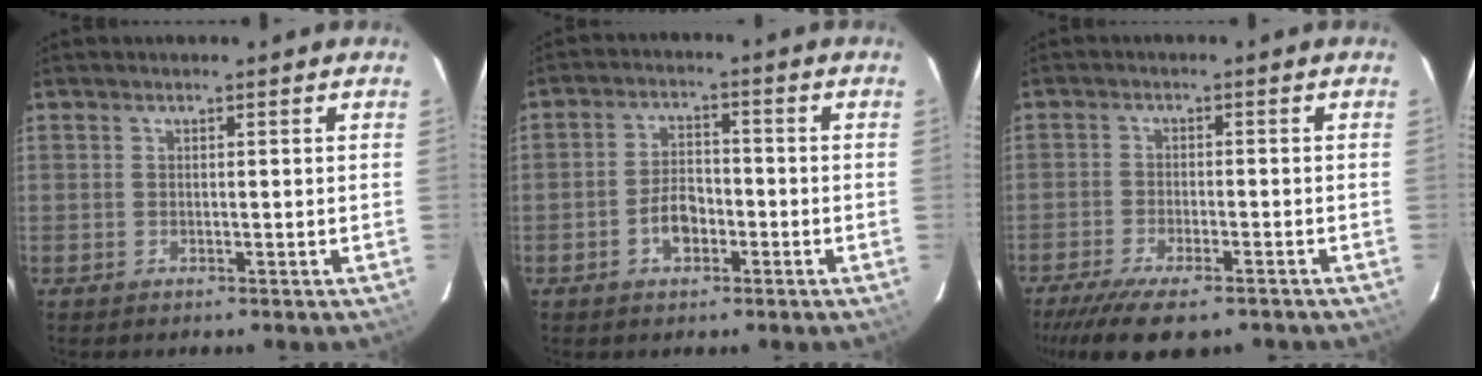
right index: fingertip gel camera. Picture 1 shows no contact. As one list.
[{"total": 5.5, "force": [-2.4, 3.2, 3.7], "torque": [-0.074, 0.011, -0.038]}, {"total": 12.1, "force": [-9.3, 3.4, 6.9], "torque": [-0.156, -0.037, -0.156]}]